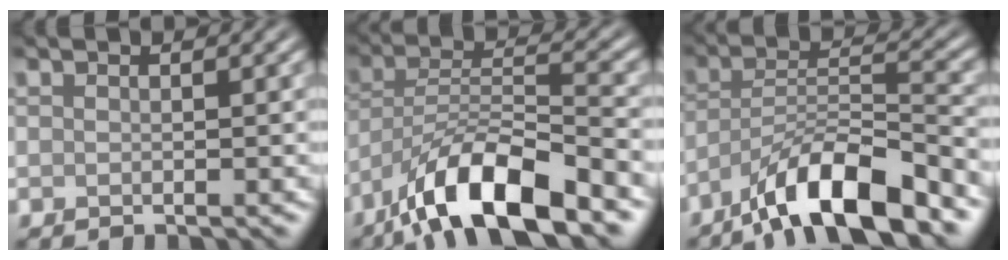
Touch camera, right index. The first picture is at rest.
{"total": 10.0, "force": [-6.8, 2.5, 6.8], "torque": [-0.116, 0.009, -0.128]}
{"total": 9.0, "force": [-6.3, 2.0, 6.1], "torque": [-0.102, 0.008, -0.113]}